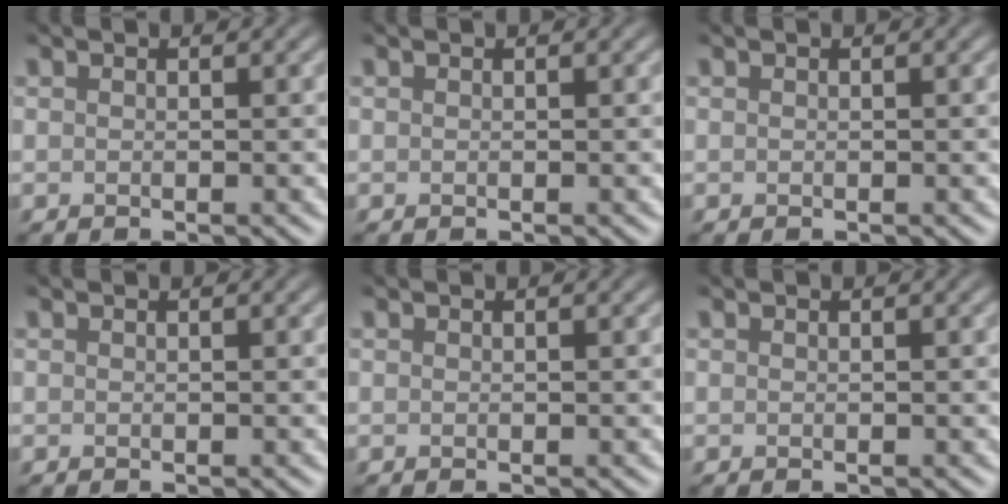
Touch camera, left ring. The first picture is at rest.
{"total": 0.0}
{"total": 0.0}
{"total": 0.0}
{"total": 0.0}
{"total": 0.0}